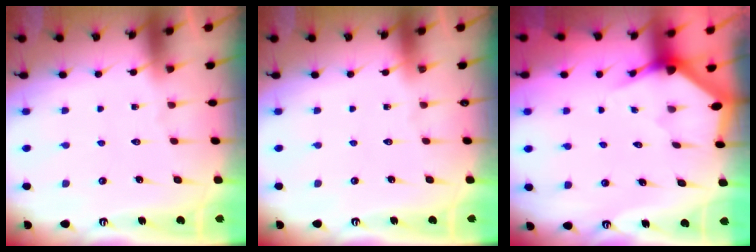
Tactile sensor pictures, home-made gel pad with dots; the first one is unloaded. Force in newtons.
{"total": 0.0}
{"total": 2.9, "press": 2.9, "slide": 0.2}